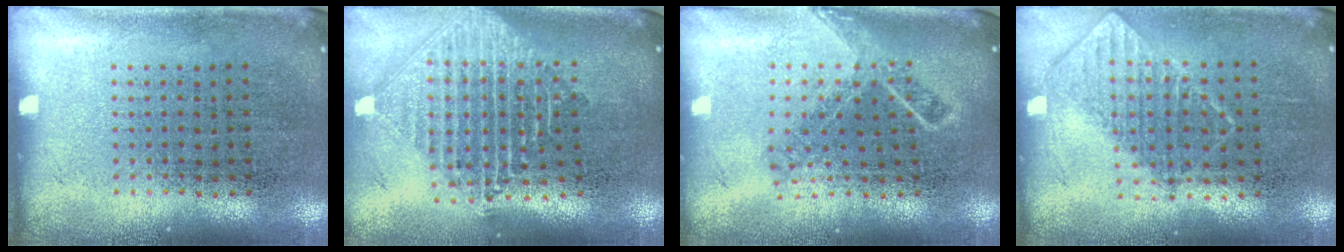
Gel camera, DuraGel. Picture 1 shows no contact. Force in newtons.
{"total": 2.3, "press": 1.8, "slide": 1.4}
{"total": 1.7, "press": 1.2, "slide": 1.1}
{"total": 0.7, "press": 0.7, "slide": 0.1}